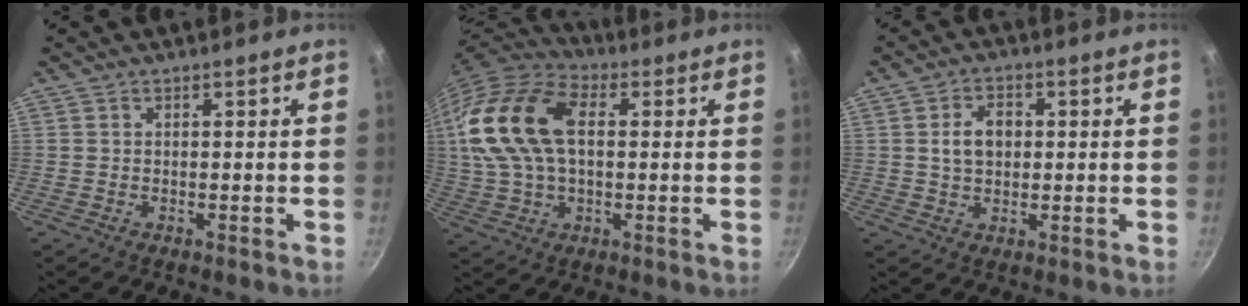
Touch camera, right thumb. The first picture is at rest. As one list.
[{"total": 19.0, "force": [3.2, 11.6, 14.7], "torque": [-0.281, 0.022, 0.048]}, {"total": 6.0, "force": [0.7, 4.3, 4.2], "torque": [-0.053, 0.007, 0.011]}]